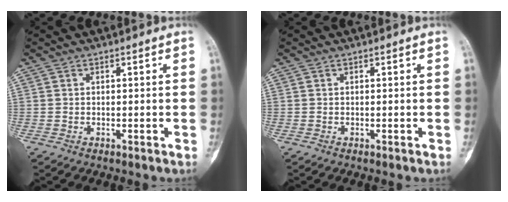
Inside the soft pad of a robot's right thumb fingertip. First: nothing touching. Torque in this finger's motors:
{"motor_torque": [0.00, 0.00, -0.01, -0.01, 0.01]}